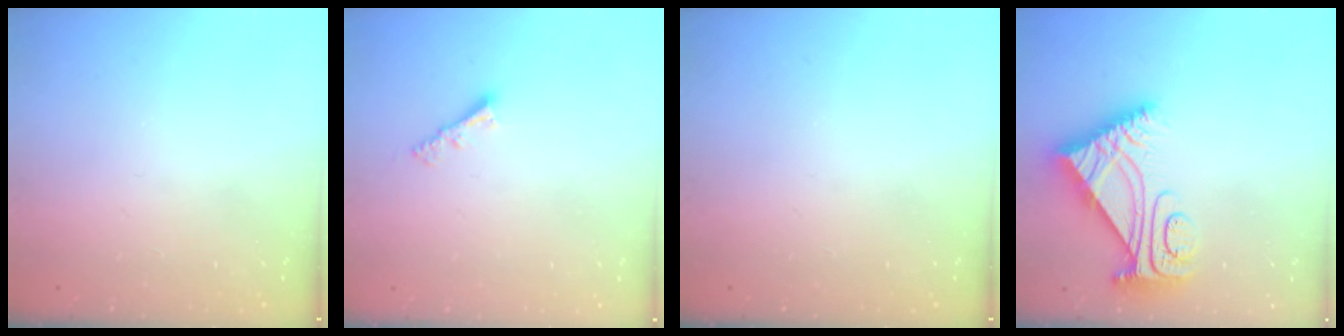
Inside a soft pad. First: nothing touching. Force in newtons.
{"total": 3.5, "press": 3.5, "slide": 0.3}
{"total": 0.0}
{"total": 9.6, "press": 9.6, "slide": 0.9}